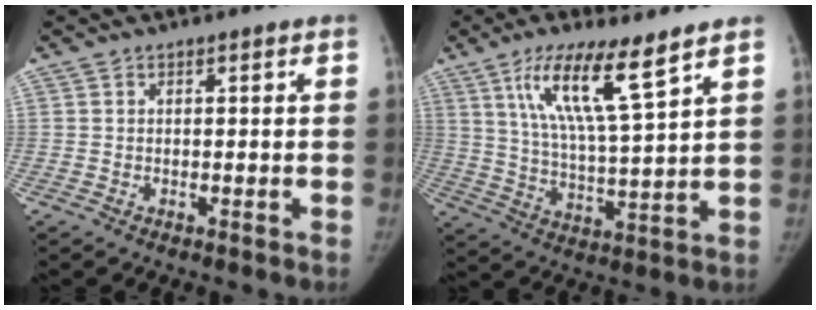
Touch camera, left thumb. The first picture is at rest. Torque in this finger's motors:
{"motor_torque": [0.52, -0.18, 1.77, -1.00, 0.52]}